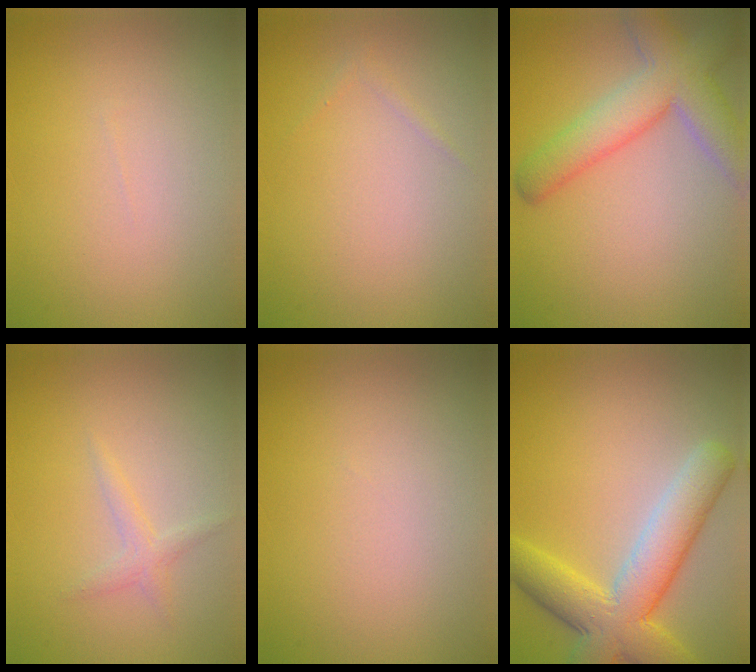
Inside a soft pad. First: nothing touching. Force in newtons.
{"total": 0.5, "press": 0.5, "slide": 0.0}
{"total": 6.8, "press": 6.8, "slide": 0.5}
{"total": 1.3, "press": 1.3, "slide": 0.1}
{"total": 0.0}
{"total": 7.8, "press": 7.8, "slide": 0.5}